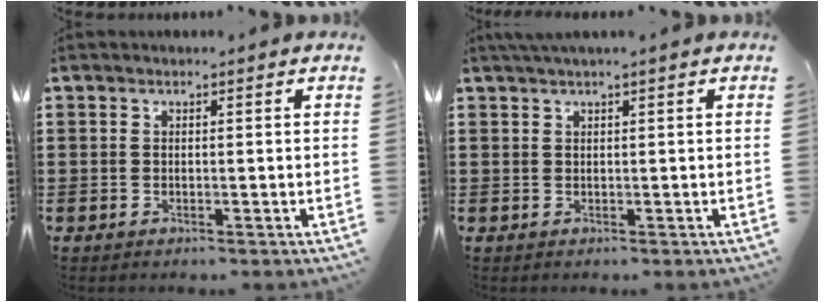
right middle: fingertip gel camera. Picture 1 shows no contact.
{"total": 1.1, "force": [0.6, 0.1, 0.9], "torque": [-0.020, 0.002, 0.010]}